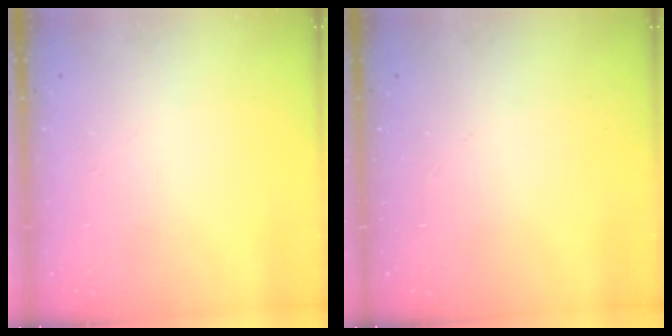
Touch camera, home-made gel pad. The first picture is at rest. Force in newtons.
{"total": 0.0}